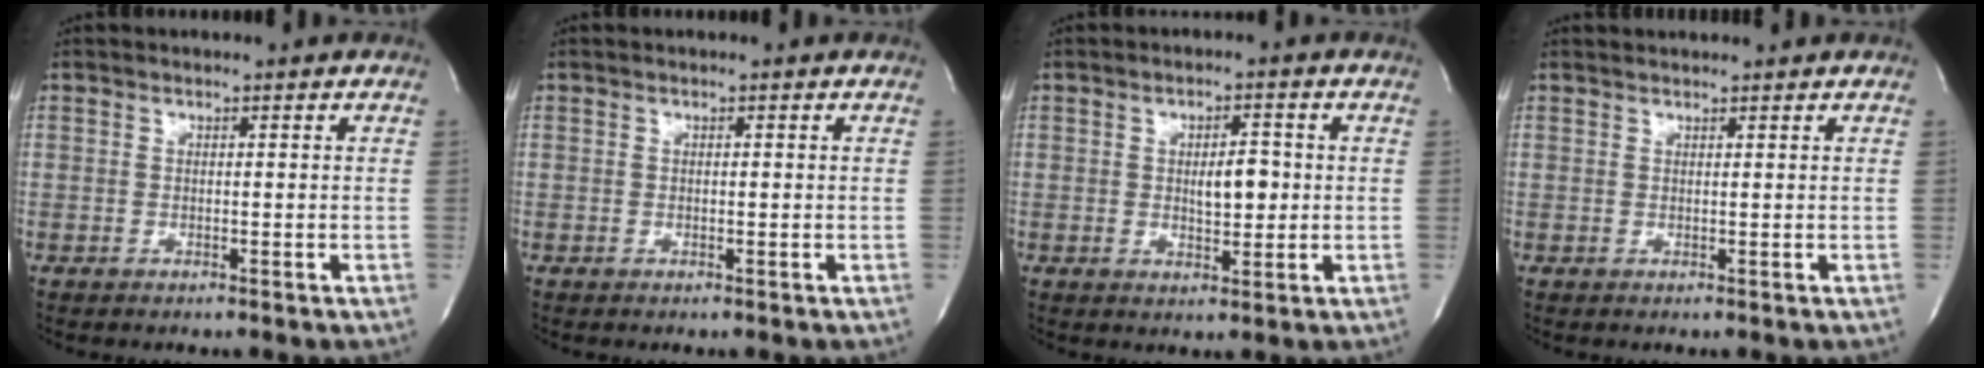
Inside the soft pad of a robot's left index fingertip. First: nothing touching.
{"total": 0.0}
{"total": 4.5, "force": [0.2, 1.8, 4.1], "torque": [-0.064, 0.002, 0.006]}
{"total": 2.3, "force": [2.2, 0.0, 0.8], "torque": [-0.015, 0.024, 0.030]}